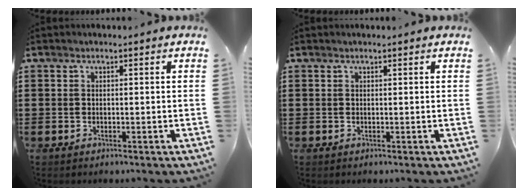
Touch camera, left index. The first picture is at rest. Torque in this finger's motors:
{"motor_torque": [-0.14, 0.12, 0.00, 0.00]}